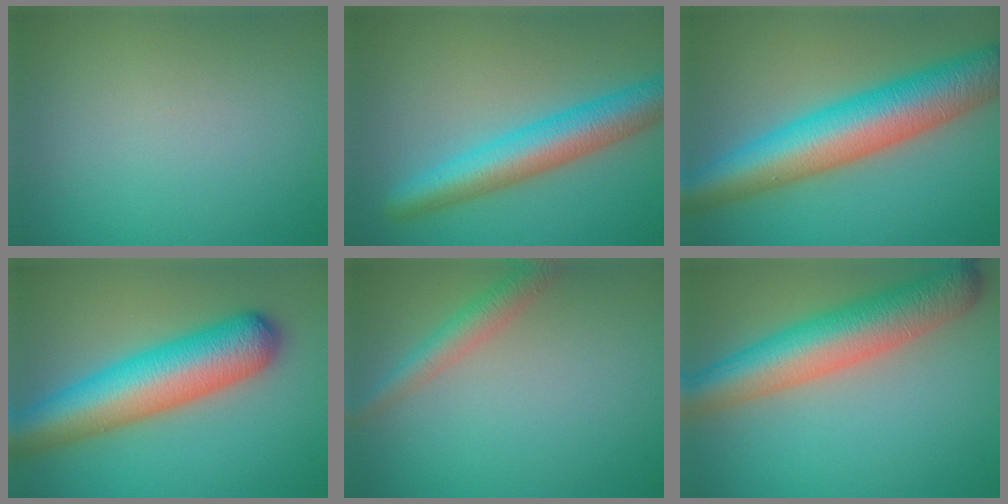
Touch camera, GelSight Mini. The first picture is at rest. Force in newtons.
{"total": 6.2, "press": 6.2, "slide": 0.3}
{"total": 10.4, "press": 10.4, "slide": 0.2}
{"total": 9.7, "press": 9.7, "slide": 0.3}
{"total": 2.8, "press": 2.8, "slide": 0.1}
{"total": 8.6, "press": 8.6, "slide": 0.5}